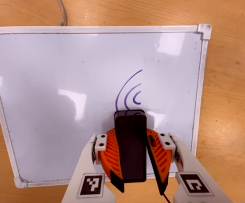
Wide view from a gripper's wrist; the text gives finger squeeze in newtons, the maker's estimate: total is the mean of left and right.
{"total": 10.8, "left": 10.6, "right": 11.1}